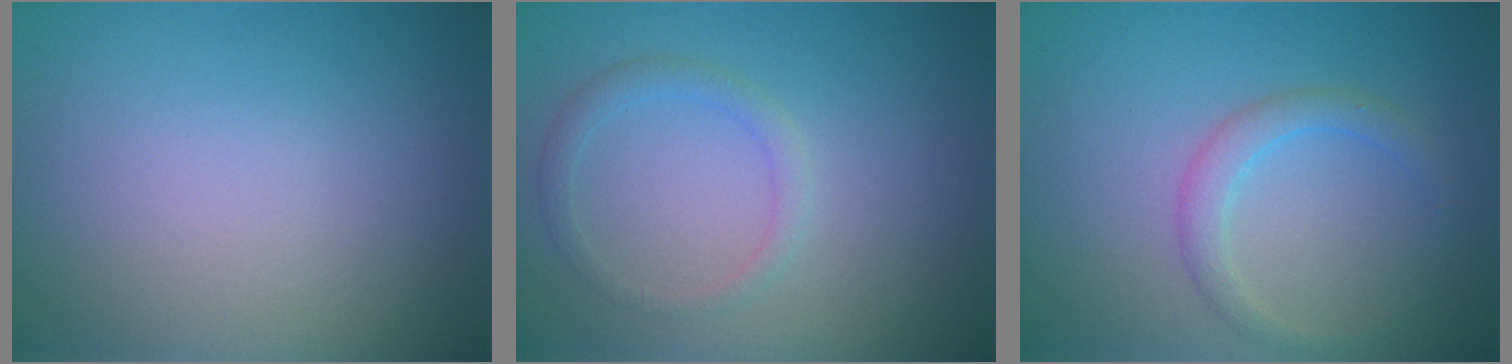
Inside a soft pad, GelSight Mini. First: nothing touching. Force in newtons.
{"total": 1.5, "press": 1.5, "slide": 0.1}
{"total": 2.1, "press": 2.1, "slide": 0.1}